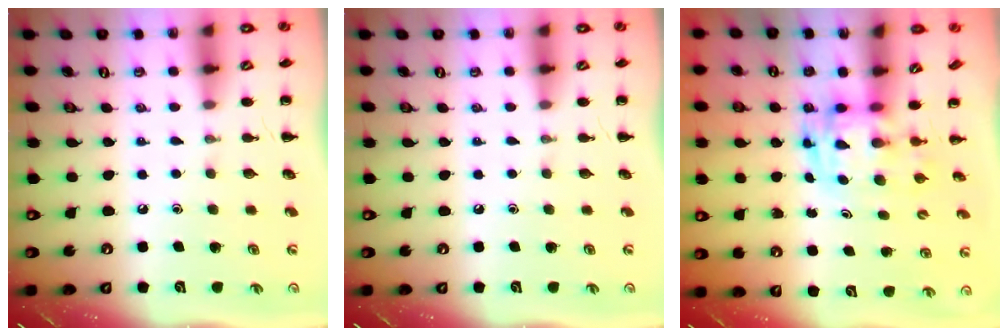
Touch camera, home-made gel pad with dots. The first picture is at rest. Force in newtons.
{"total": 0.0}
{"total": 2.8, "press": 2.7, "slide": 0.6}